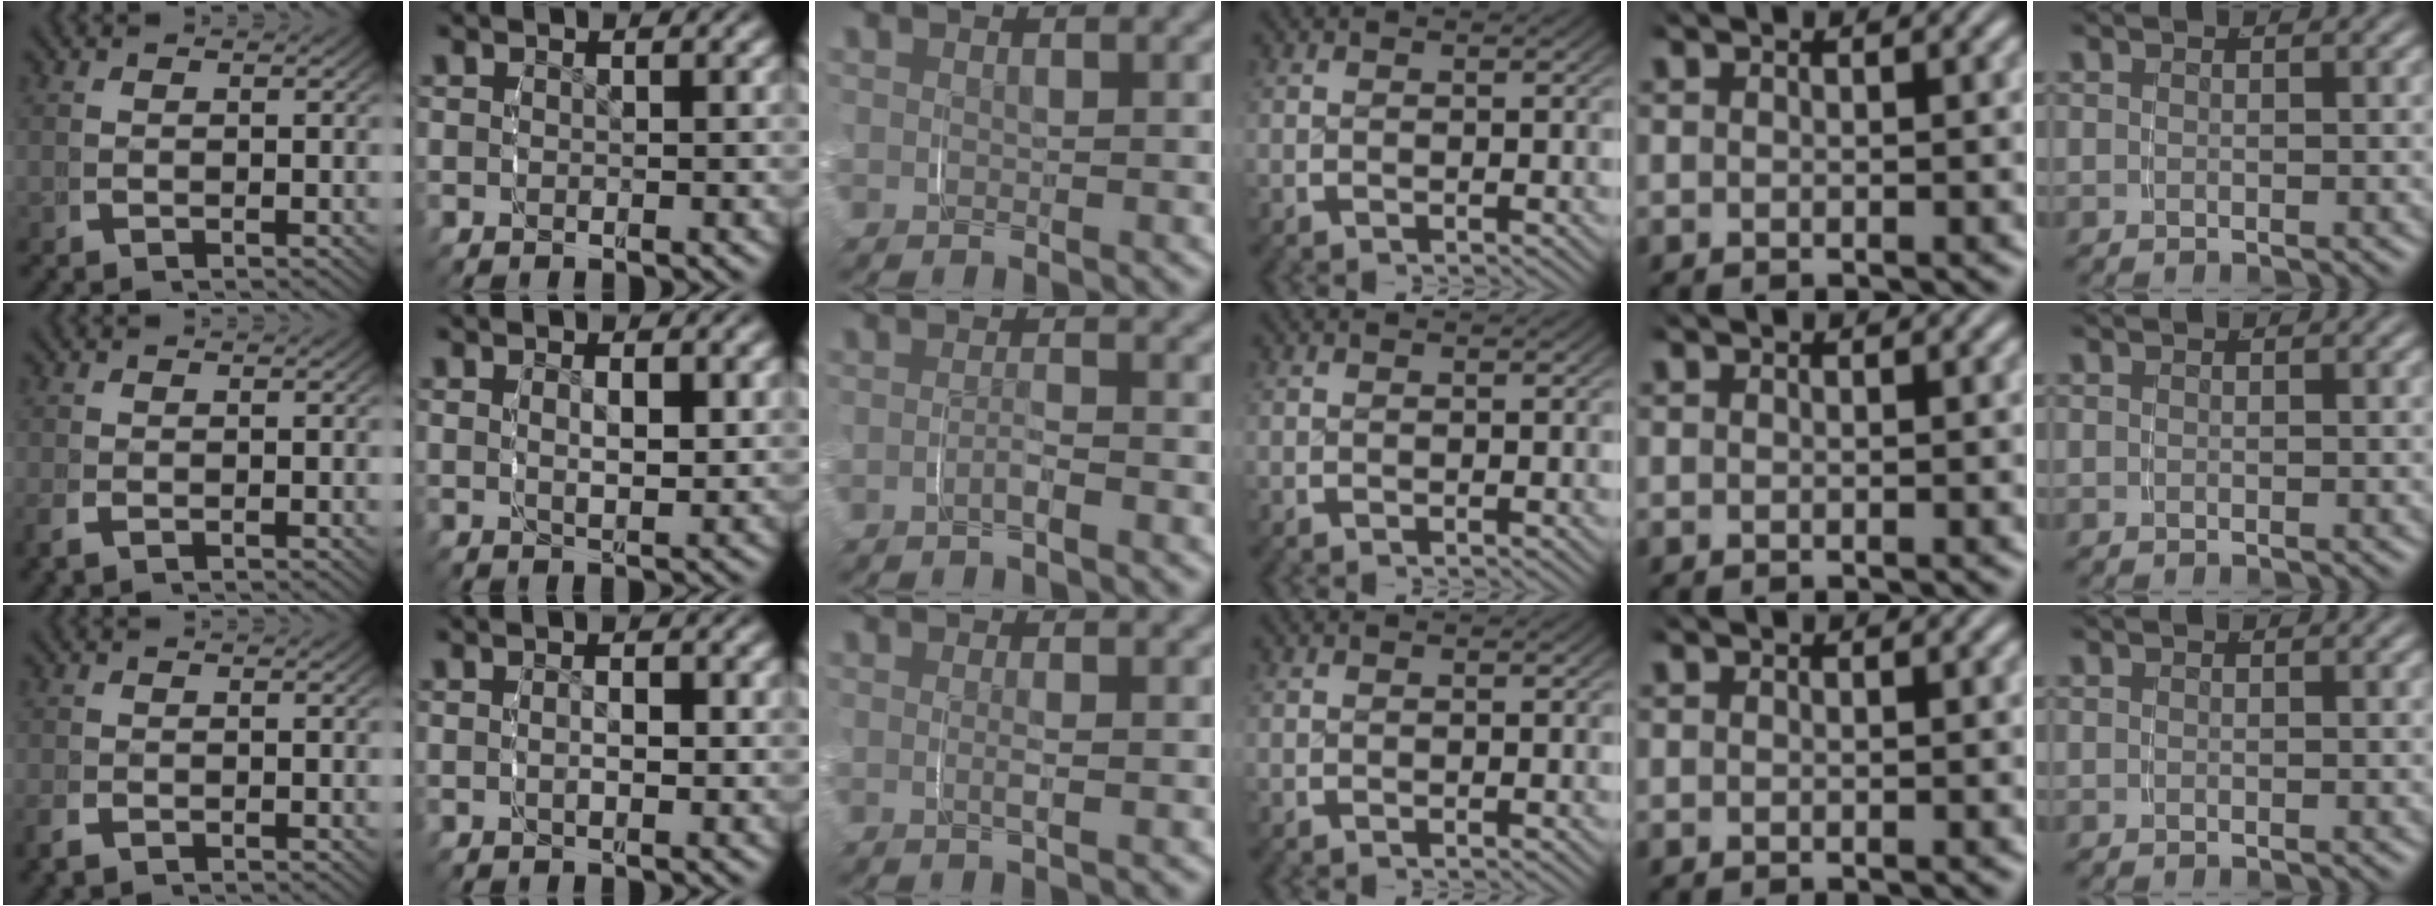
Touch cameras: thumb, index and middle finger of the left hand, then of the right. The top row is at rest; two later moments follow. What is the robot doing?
{"motion": "grasp_and_lifting", "object": "toothpaste"}